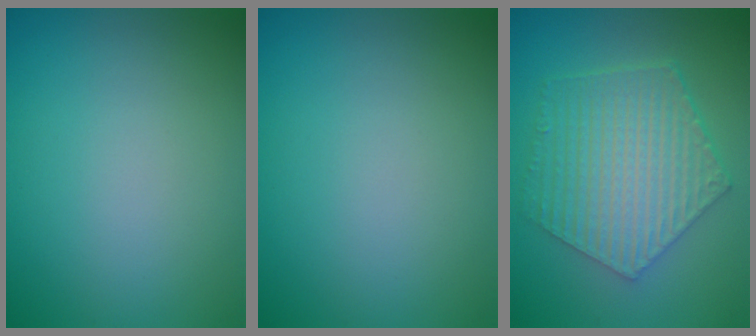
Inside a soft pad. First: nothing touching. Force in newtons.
{"total": 0.0}
{"total": 6.5, "press": 4.9, "slide": 4.3}